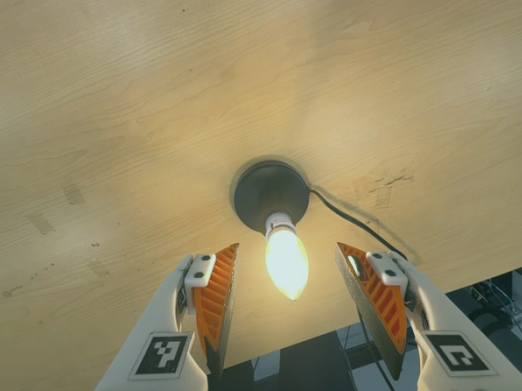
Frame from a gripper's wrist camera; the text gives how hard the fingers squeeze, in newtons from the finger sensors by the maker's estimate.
{"total": 0.0}